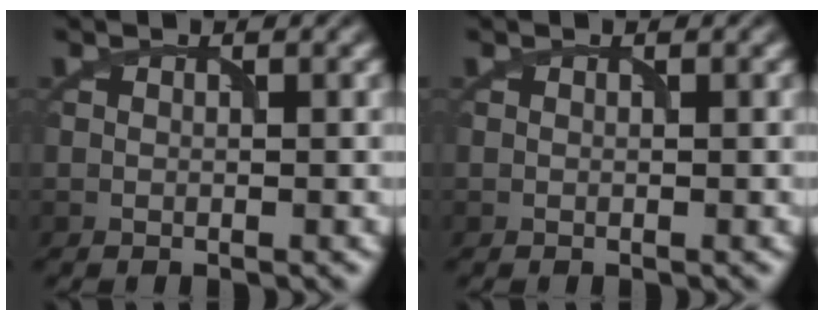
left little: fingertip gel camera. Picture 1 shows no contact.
{"total": 0.0}